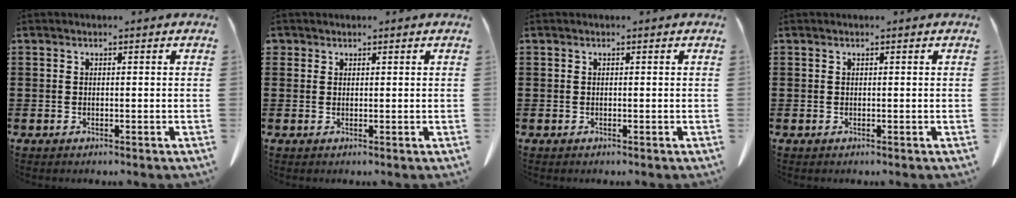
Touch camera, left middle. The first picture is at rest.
{"total": 1.0, "force": [0.8, 0.6, 0.0], "torque": [-0.004, 0.004, 0.015]}
{"total": 0.0}
{"total": 0.0}